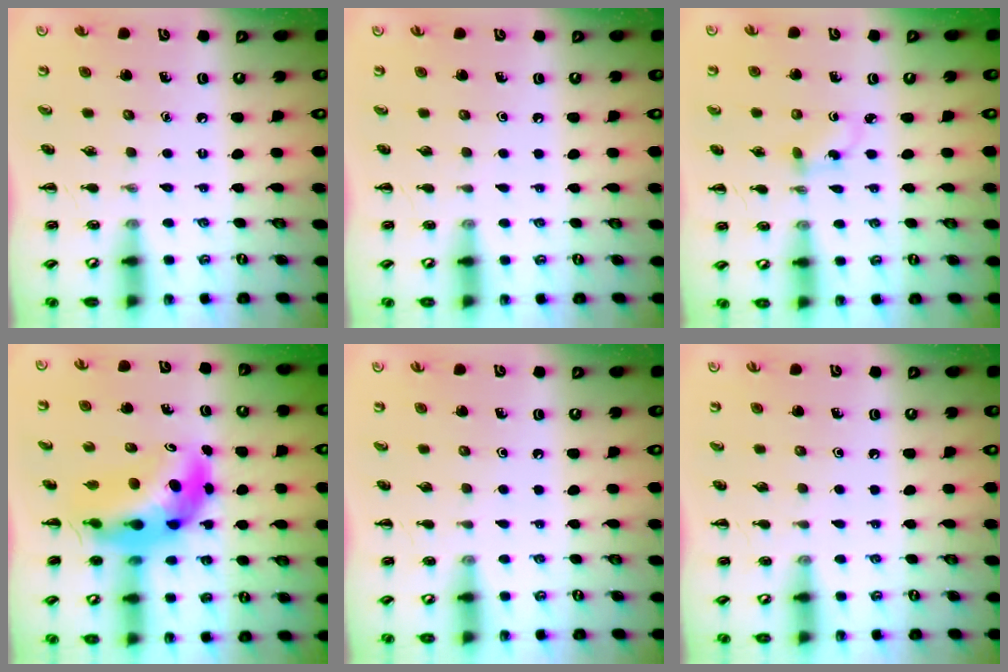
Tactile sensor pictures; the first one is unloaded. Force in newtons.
{"total": 0.0}
{"total": 1.6, "press": 1.4, "slide": 0.7}
{"total": 9.0, "press": 8.6, "slide": 2.6}
{"total": 0.0}
{"total": 0.0}